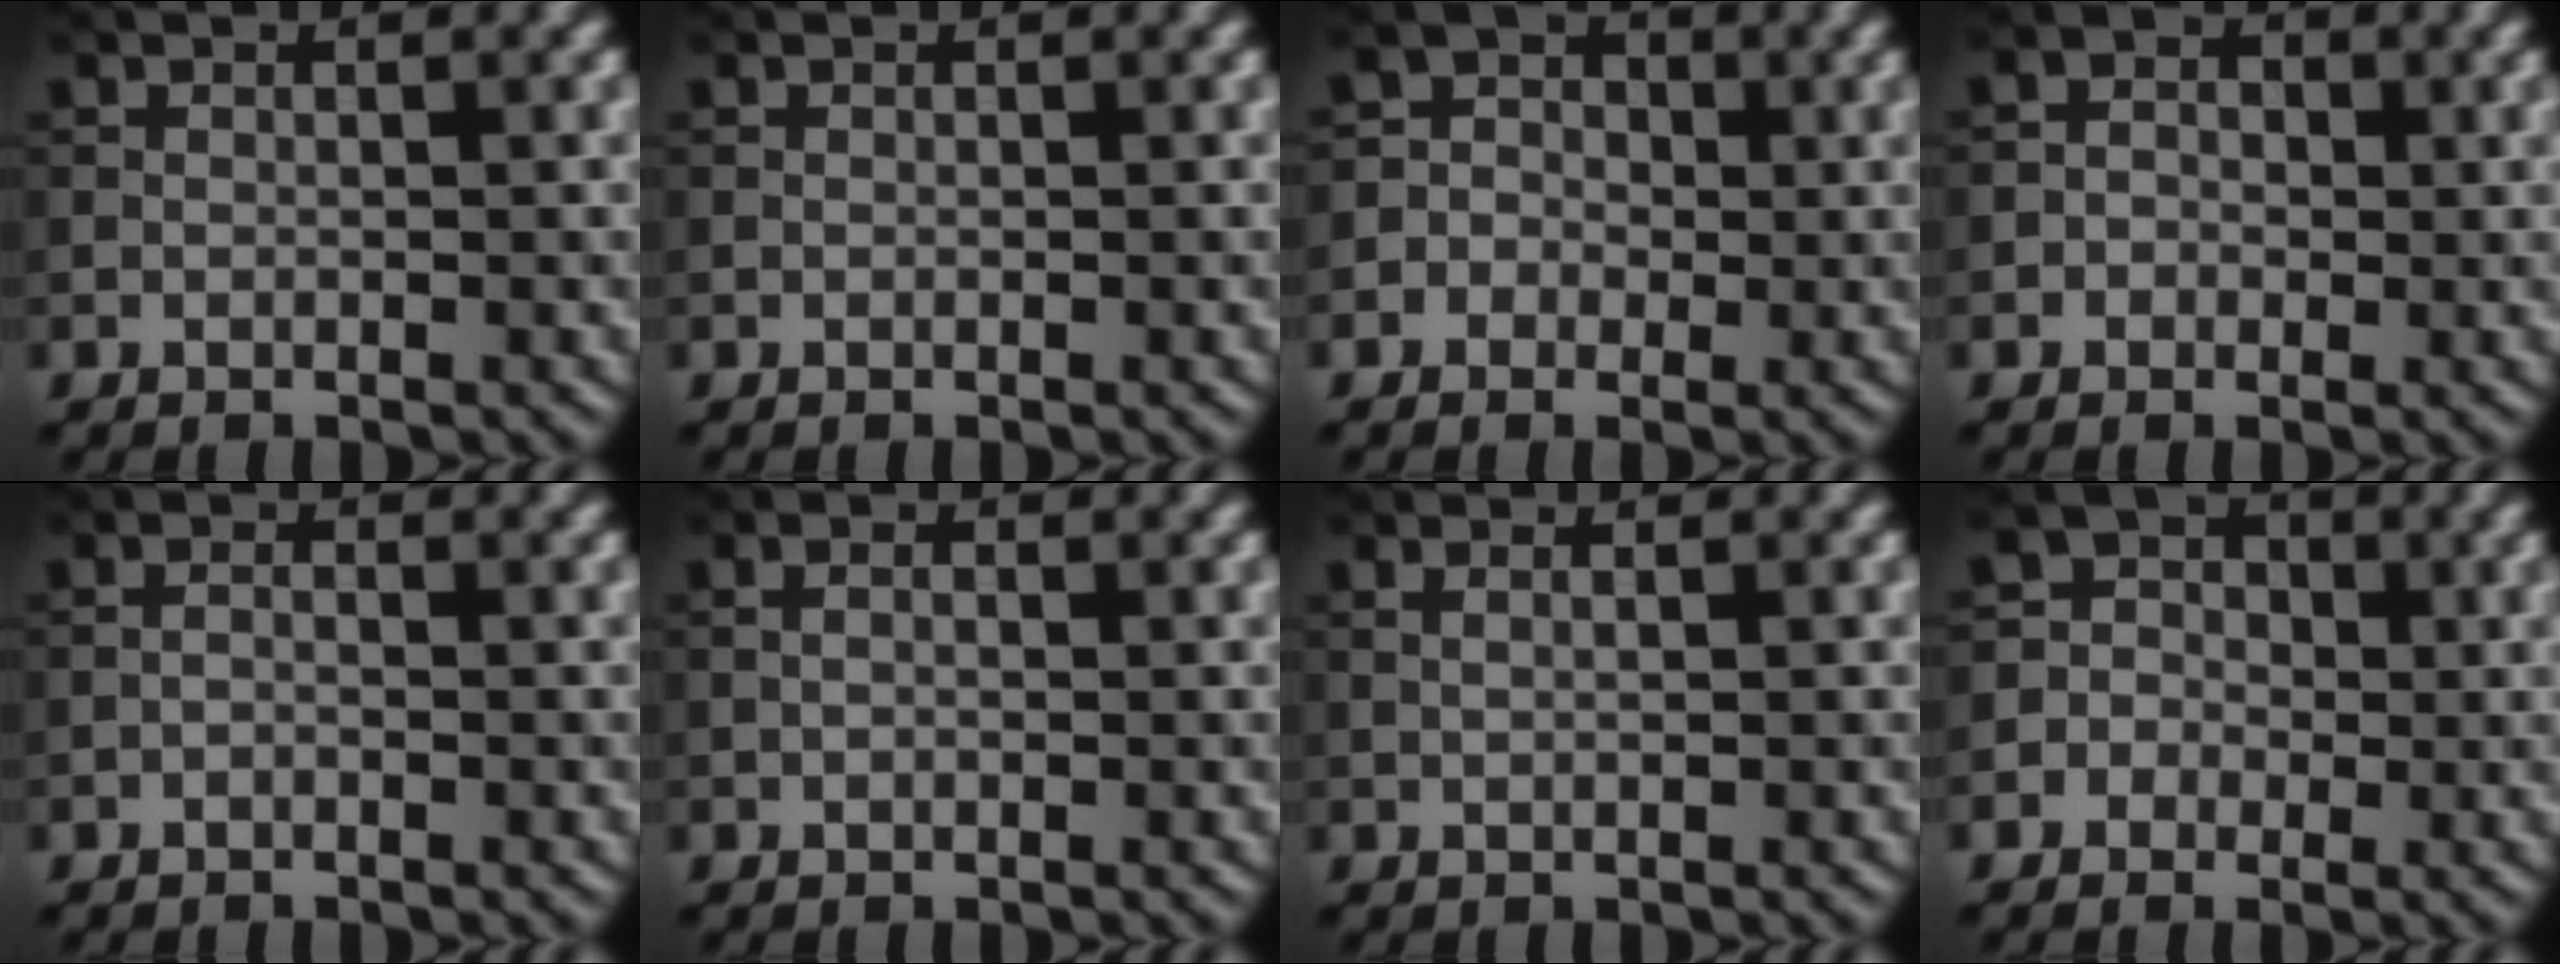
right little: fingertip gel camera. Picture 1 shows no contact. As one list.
[{"total": 0.0}, {"total": 3.4, "force": [-0.5, 3.3, 0.9], "torque": [0.007, 0.017, -0.034]}, {"total": 2.0, "force": [-0.1, 1.8, 0.8], "torque": [0.000, 0.002, -0.019]}, {"total": 0.7, "force": [-0.5, 0.2, 0.5], "torque": [-0.011, 0.000, -0.012]}, {"total": 2.0, "force": [0.6, 1.3, 1.4], "torque": [-0.014, 0.009, -0.013]}, {"total": 1.2, "force": [0.6, 0.4, 0.9], "torque": [-0.010, -0.005, 0.002]}, {"total": 3.9, "force": [-0.8, 3.7, 0.9], "torque": [0.007, 0.021, -0.039]}]